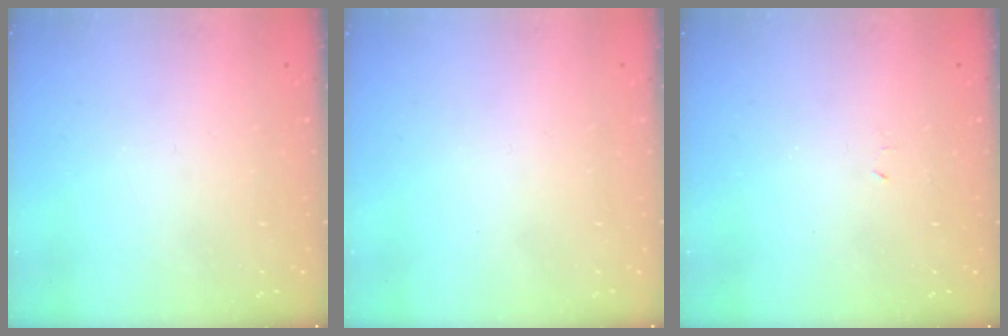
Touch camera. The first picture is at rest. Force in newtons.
{"total": 1.7, "press": 1.6, "slide": 0.1}
{"total": 2.9, "press": 2.9, "slide": 0.4}